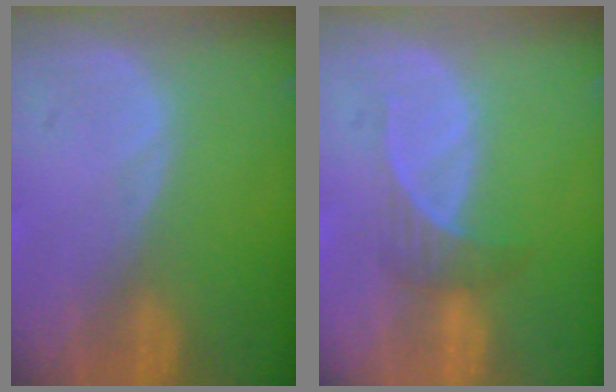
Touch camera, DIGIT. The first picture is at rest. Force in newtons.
{"total": 2.5, "press": 2.3, "slide": 0.9}